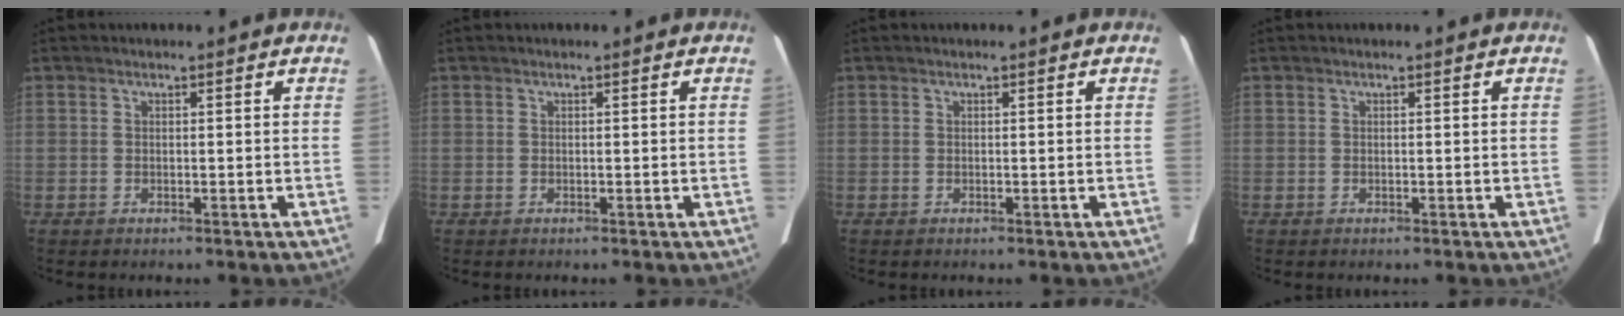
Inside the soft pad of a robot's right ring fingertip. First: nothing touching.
{"total": 0.0}
{"total": 0.0}
{"total": 0.0}